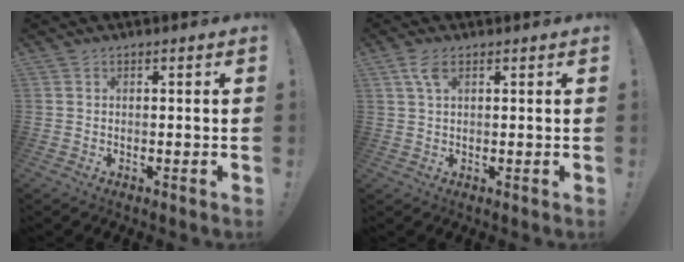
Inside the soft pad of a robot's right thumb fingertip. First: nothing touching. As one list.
[{"total": 3.9, "force": [1.8, 1.5, 3.1], "torque": [-0.062, 0.002, 0.032]}]